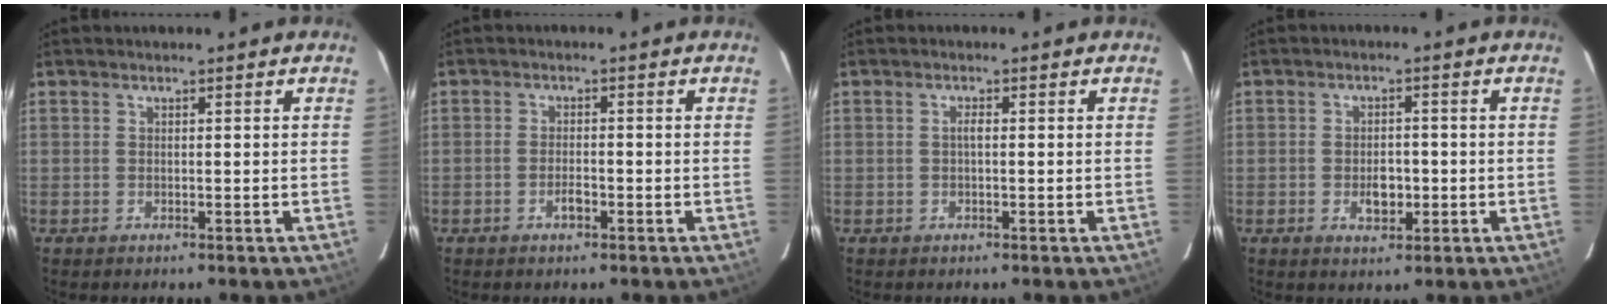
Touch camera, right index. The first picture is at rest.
{"total": 2.3, "force": [-1.2, 1.1, 1.6], "torque": [-0.032, 0.001, -0.022]}
{"total": 1.0, "force": [-0.1, 0.2, 0.9], "torque": [-0.017, 0.004, -0.003]}
{"total": 4.1, "force": [-1.1, 2.9, 2.6], "torque": [-0.045, 0.002, -0.011]}